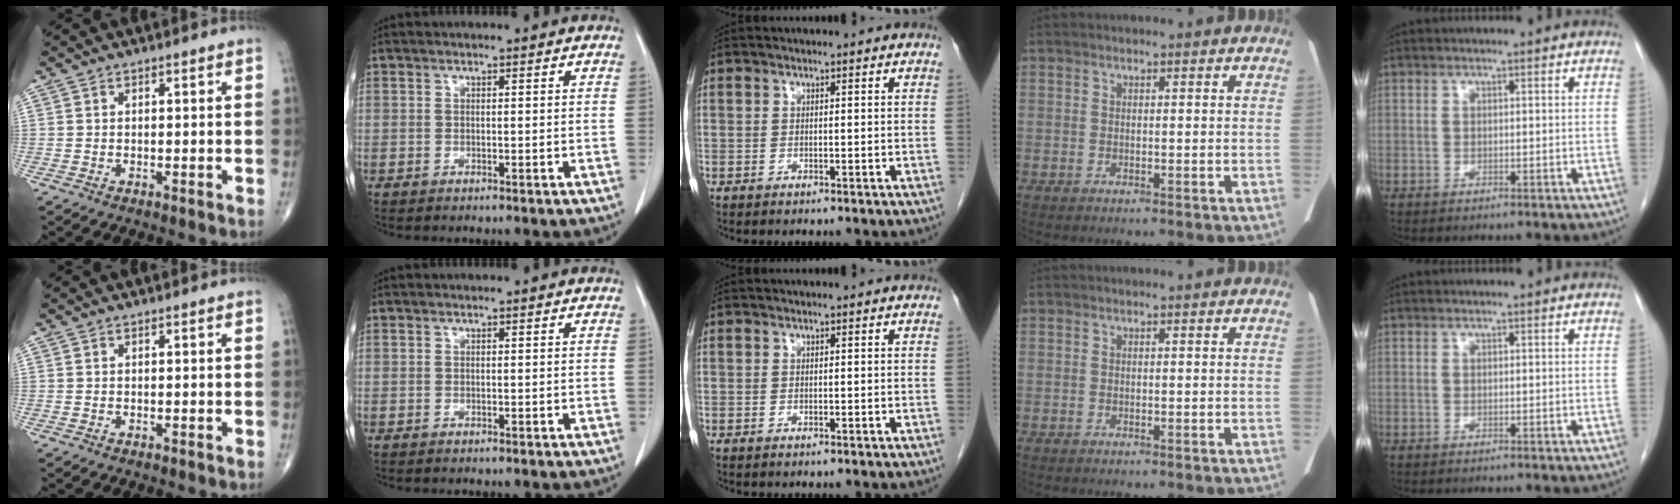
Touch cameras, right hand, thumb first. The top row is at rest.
{}